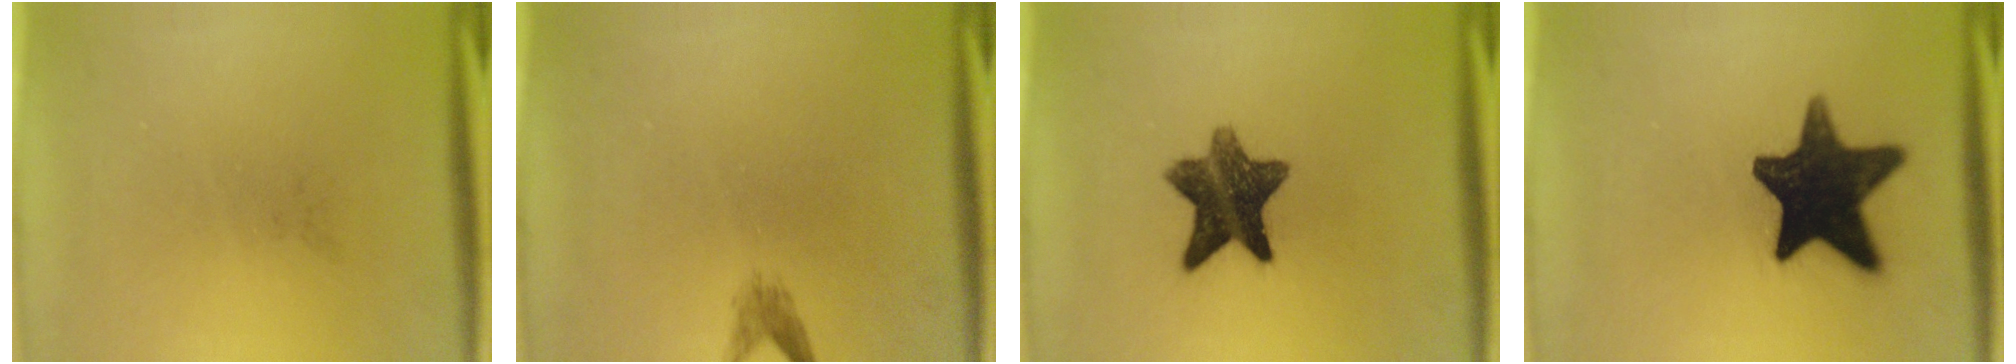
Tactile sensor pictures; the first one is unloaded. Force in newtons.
{"total": 1.4}
{"total": 10.7}
{"total": 16.9}